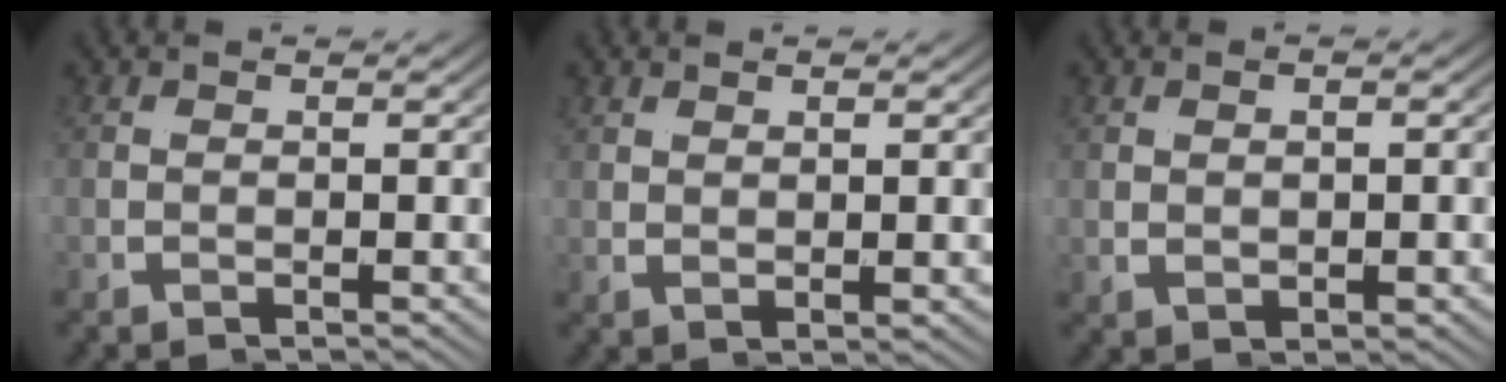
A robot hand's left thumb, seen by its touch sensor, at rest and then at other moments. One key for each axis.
{"total": 1.7, "fx": 1.1, "fy": -1.2, "fz": 0.4, "tx": 0.006, "ty": 0.017, "tz": 0.015}
{"total": 1.3, "fx": 0.4, "fy": 0.5, "fz": 1.1, "tx": -0.014, "ty": 0.002, "tz": 0.011}